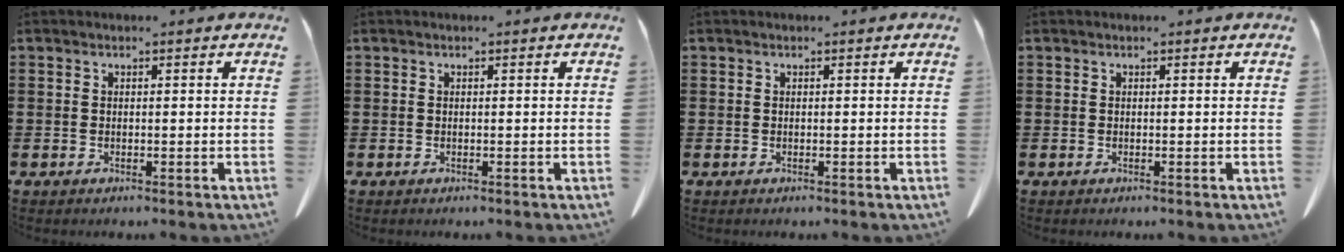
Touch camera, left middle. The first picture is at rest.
{"total": 0.0}
{"total": 0.0}
{"total": 0.0}